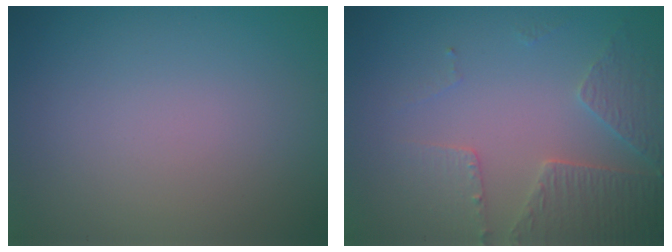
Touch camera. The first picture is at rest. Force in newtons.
{"total": 3.7, "press": 3.5, "slide": 1.2}